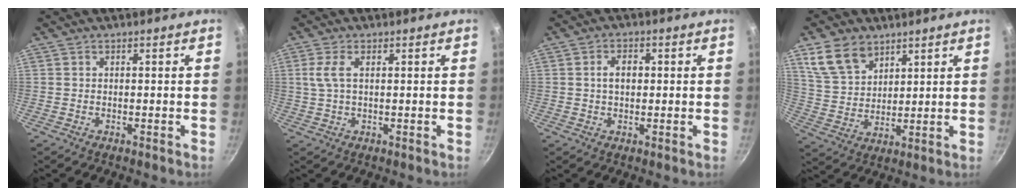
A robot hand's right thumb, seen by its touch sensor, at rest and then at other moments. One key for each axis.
{"total": 3.9, "fx": 1.0, "fy": 1.8, "fz": 3.3, "tx": -0.074, "ty": 0.006, "tz": 0.019}
{"total": 3.9, "fx": 0.5, "fy": 2.6, "fz": 2.9, "tx": -0.035, "ty": 0.009, "tz": 0.006}
{"total": 9.9, "fx": 5.9, "fy": 6.4, "fz": 4.8, "tx": -0.069, "ty": -0.020, "tz": 0.124}